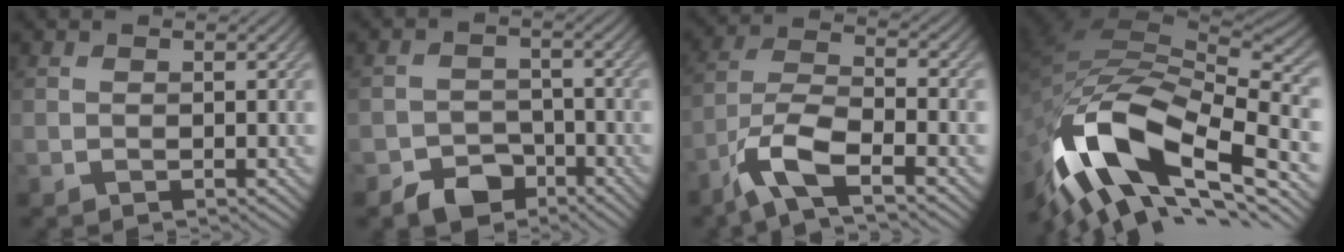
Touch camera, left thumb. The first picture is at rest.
{"total": 4.2, "force": [-3.0, 2.6, 1.5], "torque": [-0.021, 0.001, -0.061]}
{"total": 8.6, "force": [-5.3, 2.6, 6.3], "torque": [-0.130, 0.003, -0.118]}
{"total": 17.3, "force": [-6.0, 8.1, 14.0], "torque": [-0.312, -0.010, -0.103]}